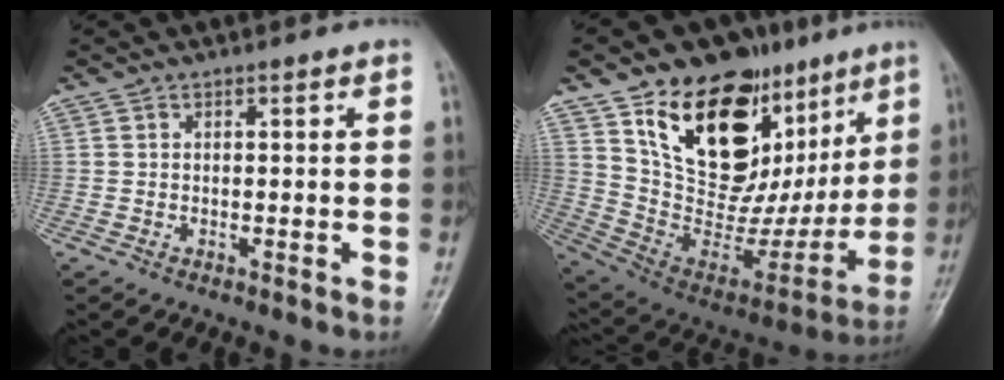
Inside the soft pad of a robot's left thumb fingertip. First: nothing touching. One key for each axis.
{"total": 29.5, "fx": 13.4, "fy": 17.7, "fz": 19.4, "tx": -0.250, "ty": -0.019, "tz": 0.242}